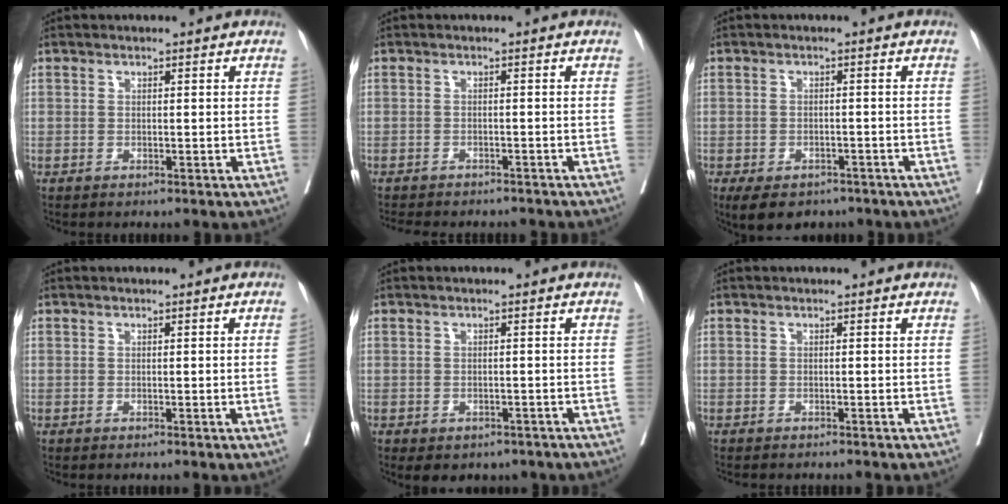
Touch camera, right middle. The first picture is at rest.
{"total": 9.7, "force": [-8.8, 2.7, 3.3], "torque": [-0.052, -0.004, -0.107]}
{"total": 8.2, "force": [-6.1, 4.4, 3.3], "torque": [-0.047, -0.002, -0.085]}
{"total": 0.7, "force": [-0.1, -0.3, 0.6], "torque": [-0.003, 0.002, -0.001]}
{"total": 6.3, "force": [-4.7, 3.5, 2.4], "torque": [-0.023, 0.010, -0.052]}
{"total": 3.6, "force": [-3.2, 0.7, 1.4], "torque": [-0.019, -0.005, -0.039]}